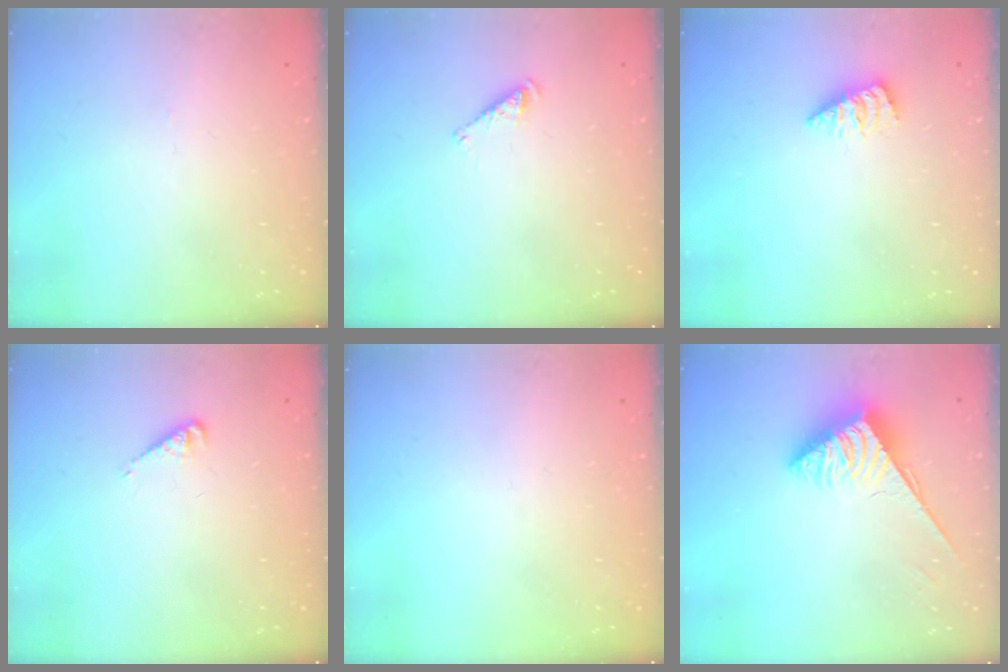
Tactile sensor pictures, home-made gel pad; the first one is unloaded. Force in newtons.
{"total": 2.5, "press": 2.5, "slide": 0.5}
{"total": 1.4, "press": 1.3, "slide": 0.2}
{"total": 1.7, "press": 1.7, "slide": 0.4}
{"total": 0.0}
{"total": 3.7, "press": 3.6, "slide": 0.5}